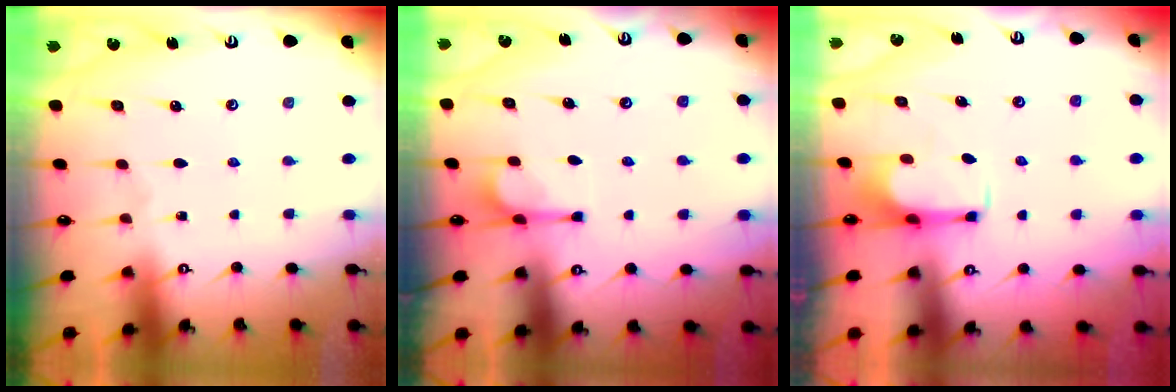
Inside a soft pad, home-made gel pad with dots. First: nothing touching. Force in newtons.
{"total": 4.5, "press": 4.5, "slide": 0.7}
{"total": 1.9, "press": 1.8, "slide": 0.4}